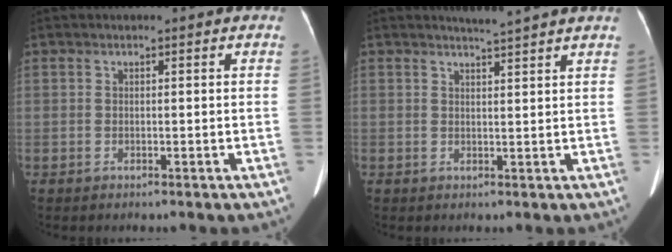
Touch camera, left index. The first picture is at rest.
{"total": 2.3, "force": [2.2, -0.7, 0.2], "torque": [-0.002, 0.002, 0.036]}